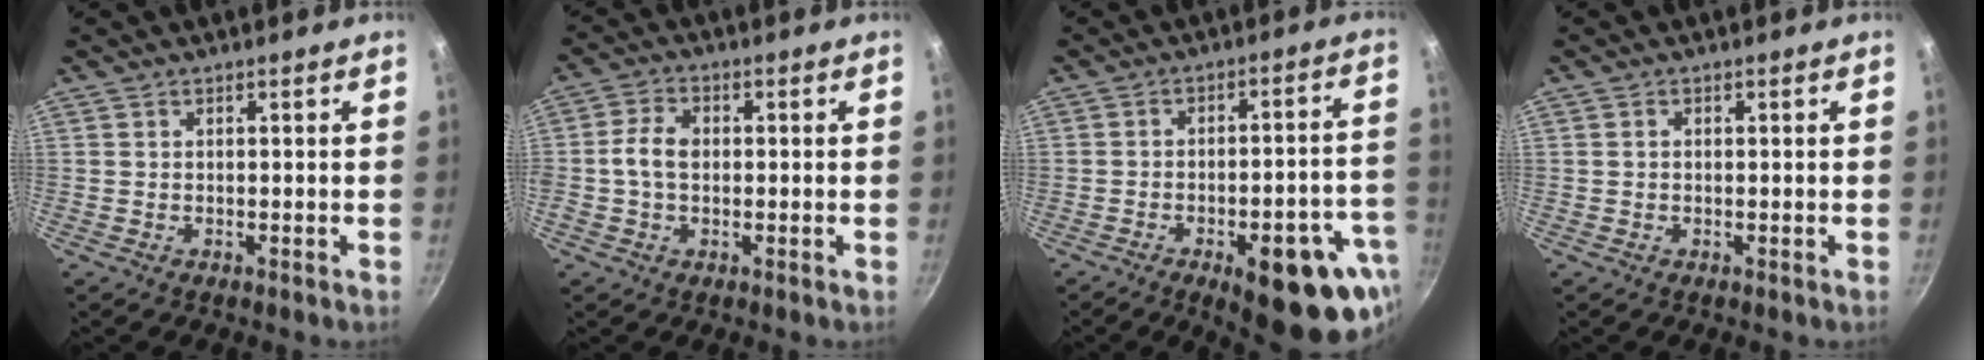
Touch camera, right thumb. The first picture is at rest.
{"total": 5.7, "force": [-0.1, 3.8, 4.2], "torque": [-0.081, 0.015, -0.011]}
{"total": 20.3, "force": [-8.9, 8.1, 16.3], "torque": [-0.152, 0.029, -0.107]}
{"total": 0.6, "force": [0.0, 0.5, 0.4], "torque": [-0.006, 0.005, 0.000]}